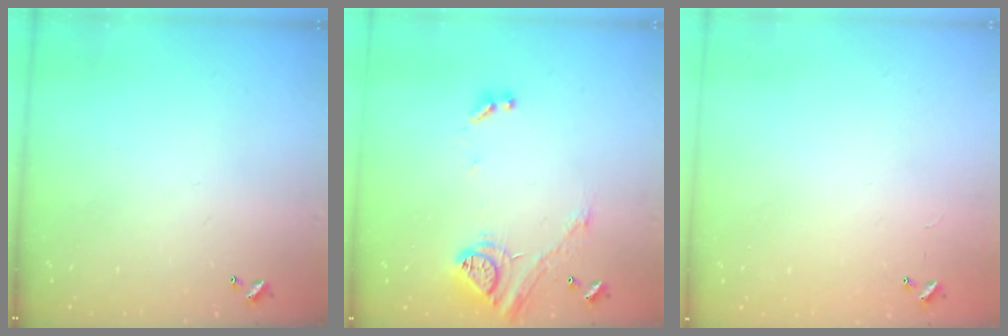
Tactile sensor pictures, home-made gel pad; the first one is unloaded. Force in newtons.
{"total": 15.6, "press": 15.6, "slide": 1.1}
{"total": 9.3, "press": 9.3, "slide": 0.3}